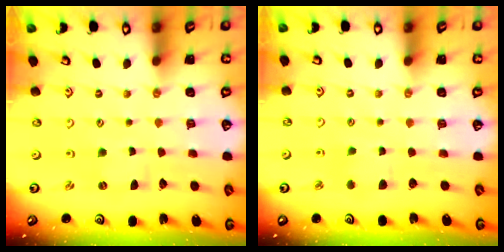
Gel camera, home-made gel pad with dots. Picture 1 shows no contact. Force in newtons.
{"total": 3.3, "press": 3.3, "slide": 0.6}